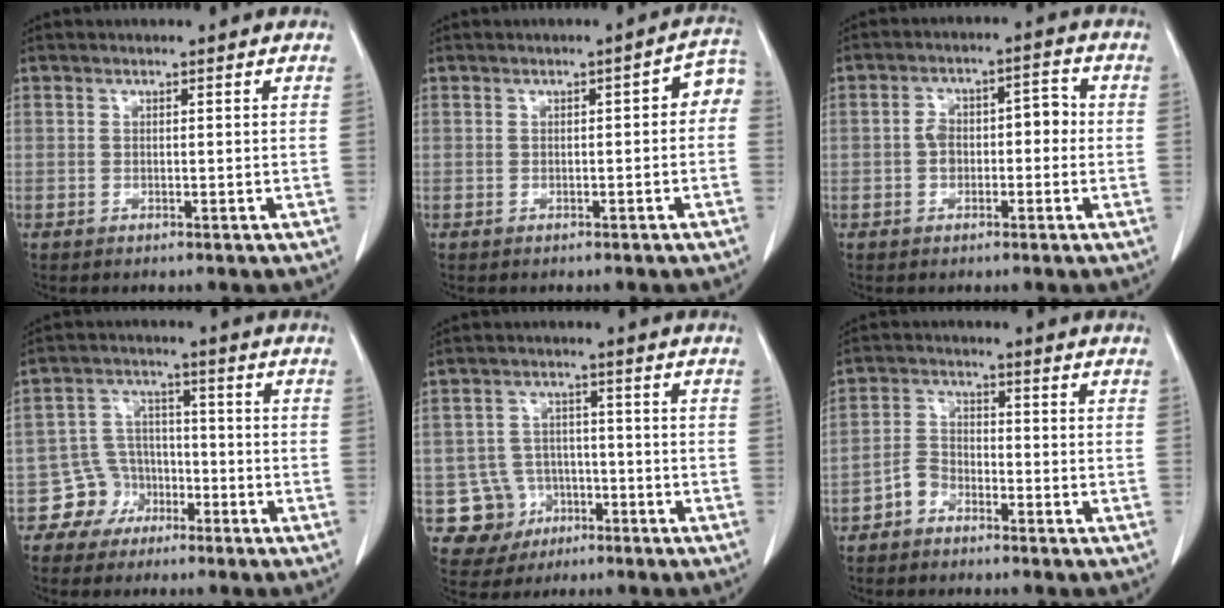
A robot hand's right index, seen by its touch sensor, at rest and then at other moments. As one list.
[{"total": 3.7, "force": [0.0, 1.4, 3.5], "torque": [-0.035, 0.019, -0.005]}, {"total": 5.9, "force": [-0.6, 3.5, 4.7], "torque": [-0.081, 0.041, -0.010]}, {"total": 5.7, "force": [-3.1, 4.8, 0.0], "torque": [0.010, 0.016, -0.052]}, {"total": 6.9, "force": [-2.5, 6.4, 0.5], "torque": [-0.003, 0.012, -0.030]}, {"total": 3.4, "force": [-2.3, 2.3, 1.0], "torque": [-0.015, 0.008, -0.046]}]